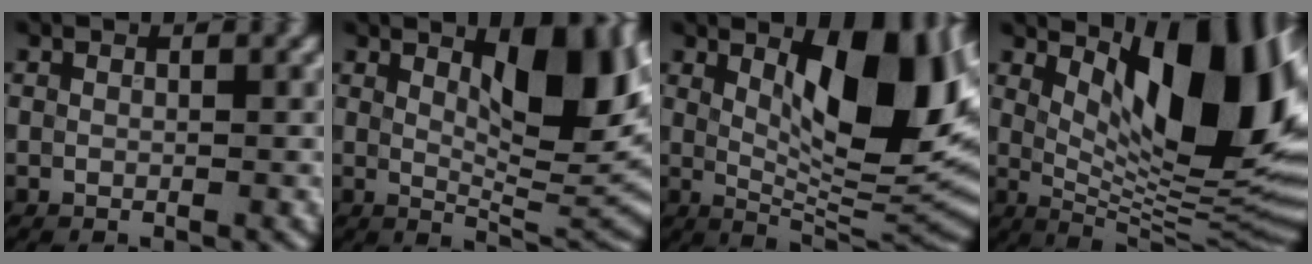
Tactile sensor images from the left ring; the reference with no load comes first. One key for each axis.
{"total": 9.8, "fx": 3.2, "fy": 3.5, "fz": 8.5, "tx": -0.116, "ty": 0.000, "tz": 0.052}
{"total": 12.0, "fx": 3.4, "fy": 4.4, "fz": 10.7, "tx": -0.145, "ty": -0.001, "tz": 0.058}
{"total": 14.4, "fx": 4.9, "fy": 5.4, "fz": 12.5, "tx": -0.158, "ty": -0.004, "tz": 0.079}